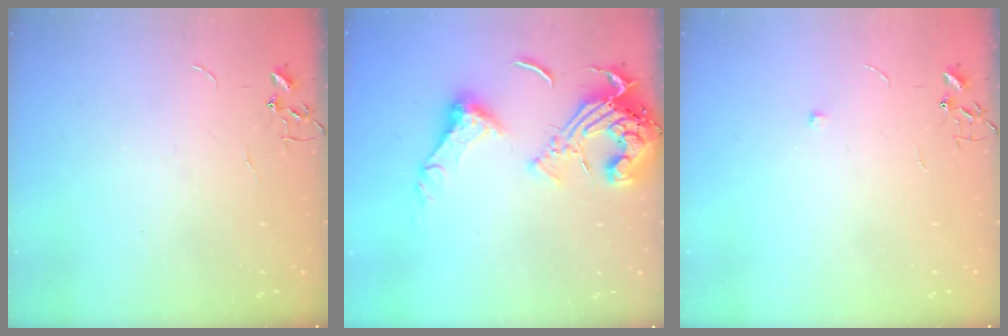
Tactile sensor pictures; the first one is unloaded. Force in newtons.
{"total": 17.3, "press": 17.2, "slide": 1.8}
{"total": 4.8, "press": 4.7, "slide": 1.1}